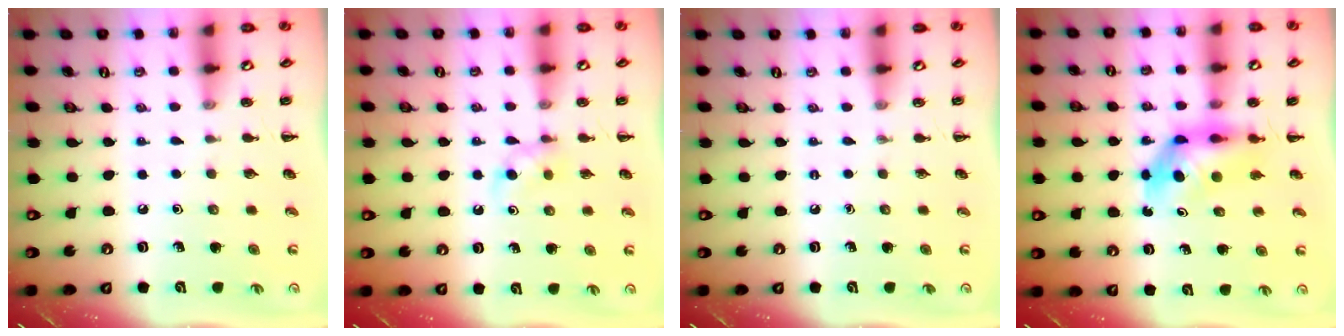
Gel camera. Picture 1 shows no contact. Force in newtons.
{"total": 3.9, "press": 3.7, "slide": 1.1}
{"total": 0.0}
{"total": 5.3, "press": 5.2, "slide": 1.0}